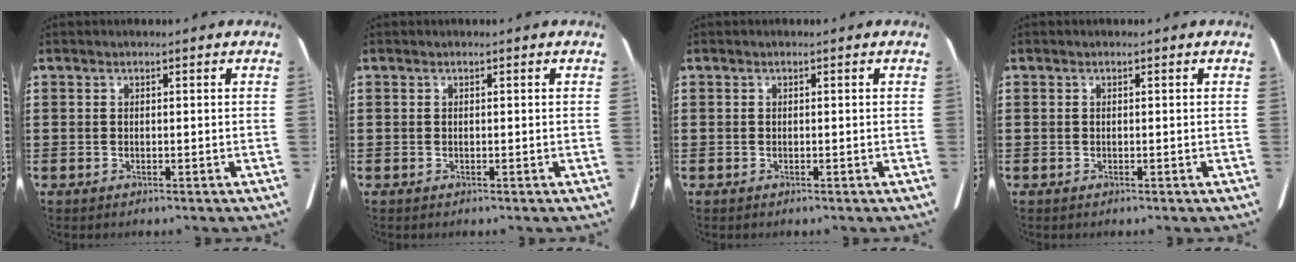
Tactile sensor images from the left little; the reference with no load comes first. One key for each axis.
{"total": 0.0}
{"total": 0.0}
{"total": 0.0}